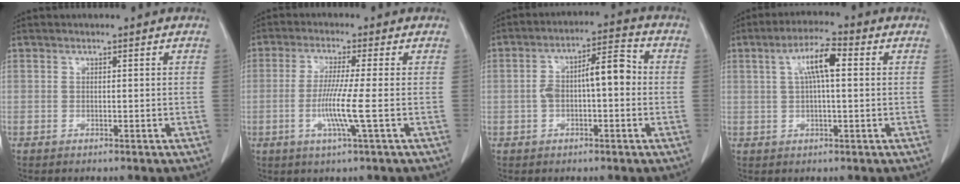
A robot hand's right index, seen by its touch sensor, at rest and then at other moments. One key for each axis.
{"total": 6.7, "fx": -1.4, "fy": -1.1, "fz": 6.5, "tx": -0.127, "ty": -0.017, "tz": -0.032}
{"total": 8.1, "fx": -0.2, "fy": 2.7, "fz": 7.6, "tx": -0.141, "ty": 0.038, "tz": -0.005}
{"total": 6.6, "fx": 1.6, "fy": 1.1, "fz": 6.3, "tx": -0.117, "ty": 0.019, "tz": 0.027}